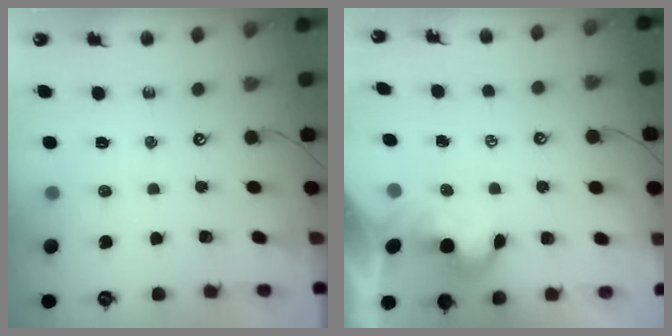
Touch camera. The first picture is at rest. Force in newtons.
{"total": 2.0, "press": 2.0, "slide": 0.3}